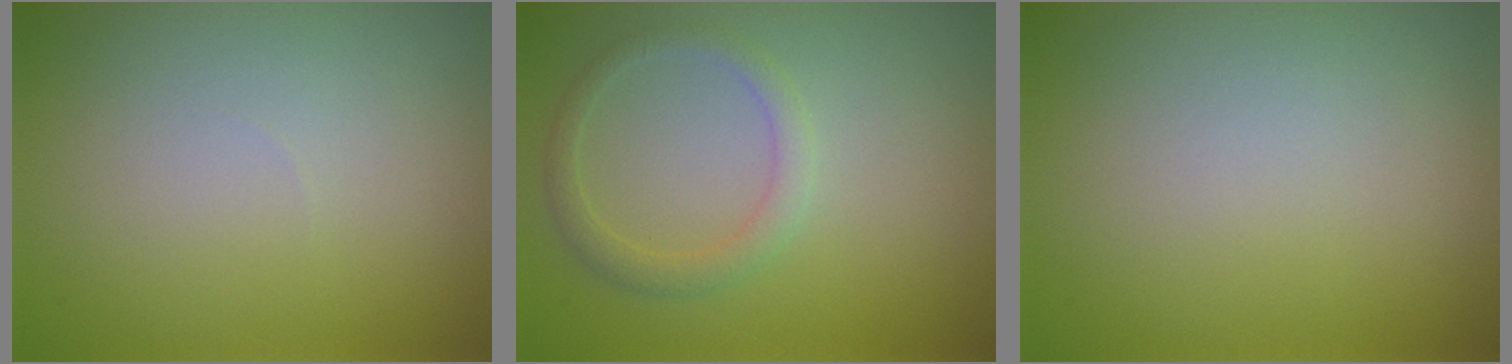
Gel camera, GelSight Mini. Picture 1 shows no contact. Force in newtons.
{"total": 1.9, "press": 1.9, "slide": 0.1}
{"total": 0.0}